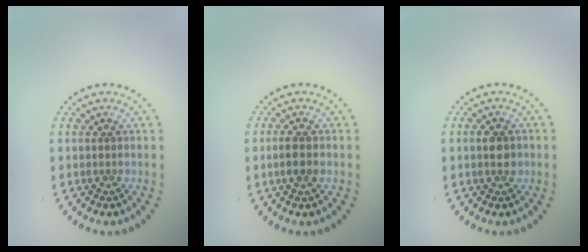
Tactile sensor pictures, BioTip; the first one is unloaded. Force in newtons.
{"total": 1.9, "press": 1.8, "slide": 0.3}
{"total": 2.4, "press": 2.4, "slide": 0.1}